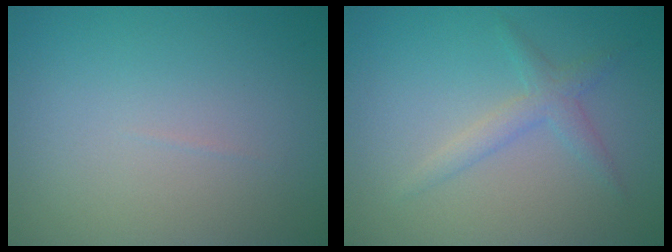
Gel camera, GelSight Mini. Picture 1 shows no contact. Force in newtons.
{"total": 2.0, "press": 2.0, "slide": 0.1}